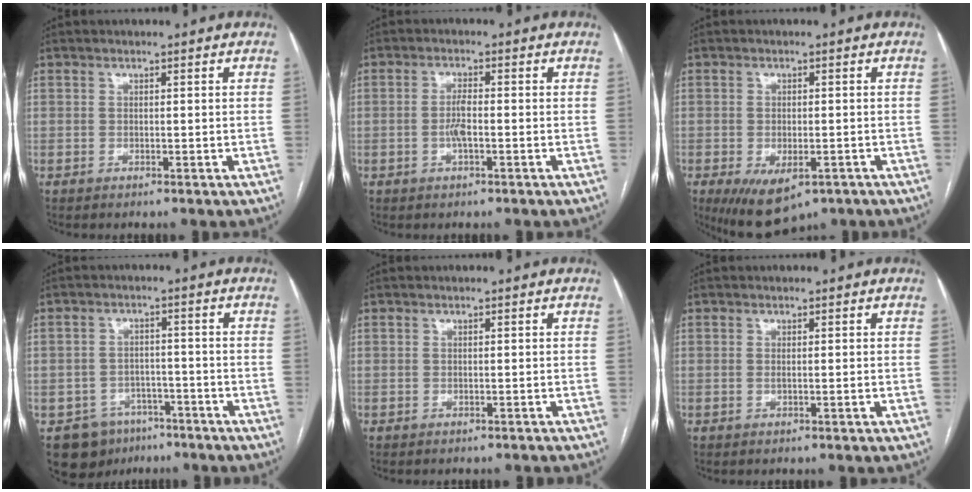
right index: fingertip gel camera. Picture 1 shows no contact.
{"total": 2.9, "force": [-0.6, 0.6, 2.8], "torque": [-0.060, 0.000, -0.011]}
{"total": 8.9, "force": [-4.8, 4.3, 6.1], "torque": [-0.105, -0.015, -0.064]}
{"total": 8.6, "force": [-5.4, 6.5, 1.7], "torque": [-0.028, 0.015, -0.073]}
{"total": 2.8, "force": [-2.5, 1.2, 0.5], "torque": [-0.003, -0.001, -0.031]}
{"total": 0.8, "force": [-0.1, 0.0, 0.8], "torque": [-0.020, -0.004, 0.002]}